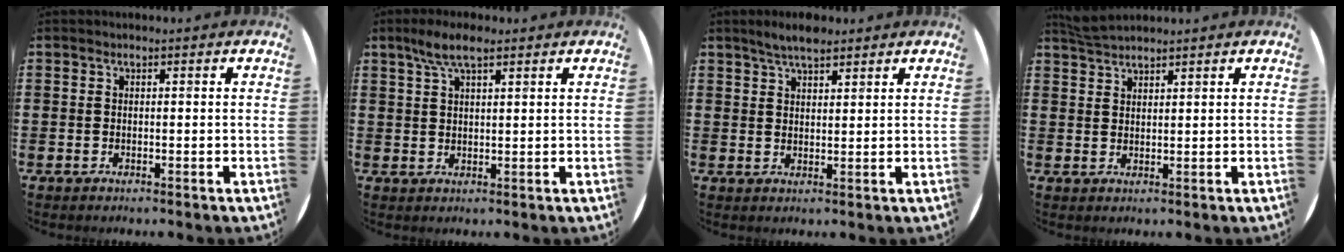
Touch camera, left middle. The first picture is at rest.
{"total": 4.6, "force": [3.1, 1.3, 3.2], "torque": [-0.059, 0.005, 0.052]}
{"total": 3.7, "force": [3.2, 1.0, 1.5], "torque": [-0.027, -0.002, 0.056]}
{"total": 2.8, "force": [2.7, 0.2, 0.4], "torque": [-0.014, 0.000, 0.052]}